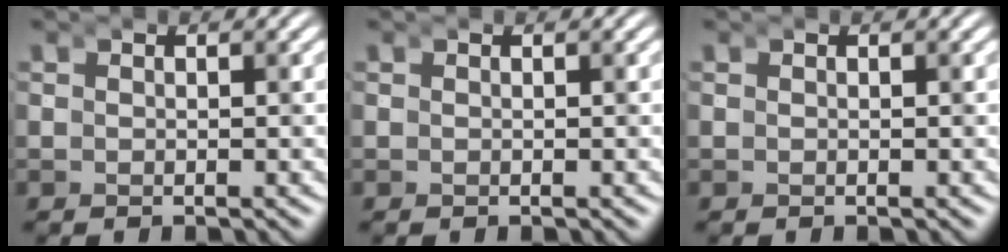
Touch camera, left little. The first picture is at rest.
{"total": 0.0}
{"total": 0.0}